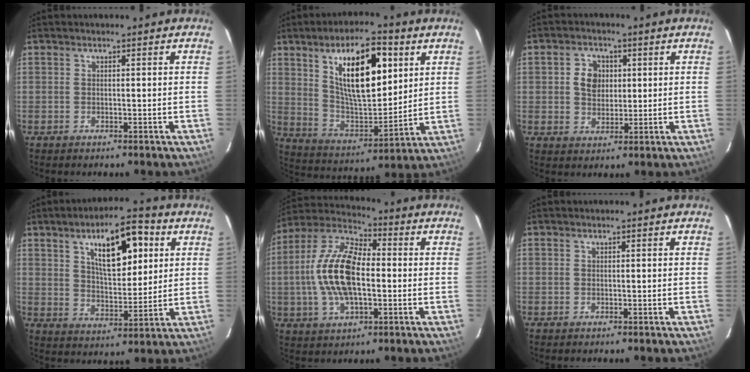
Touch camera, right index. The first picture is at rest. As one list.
[{"total": 18.2, "force": [7.2, 7.2, 15.1], "torque": [-0.249, 0.009, 0.137]}, {"total": 5.3, "force": [1.0, 4.5, 2.7], "torque": [-0.046, 0.015, 0.021]}, {"total": 13.9, "force": [5.8, 5.6, 11.3], "torque": [-0.171, 0.022, 0.102]}, {"total": 16.2, "force": [-0.9, 7.7, 14.3], "torque": [-0.291, 0.013, -0.023]}, {"total": 0.0}]